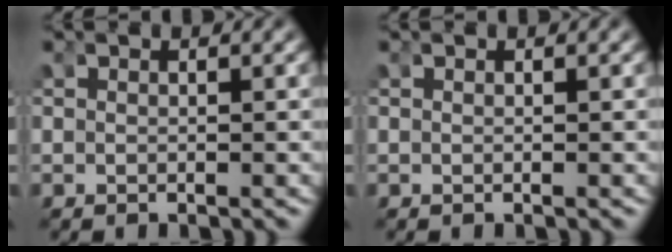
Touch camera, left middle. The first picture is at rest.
{"total": 0.0}